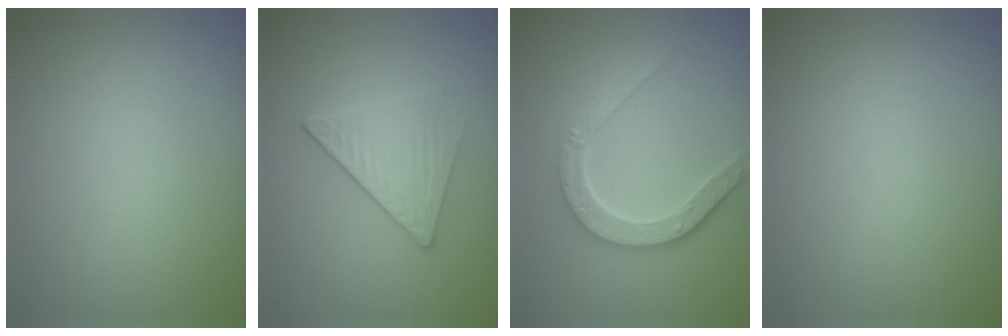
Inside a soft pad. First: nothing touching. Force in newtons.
{"total": 2.7, "press": 2.4, "slide": 1.2}
{"total": 4.6, "press": 3.5, "slide": 3.0}
{"total": 0.0}